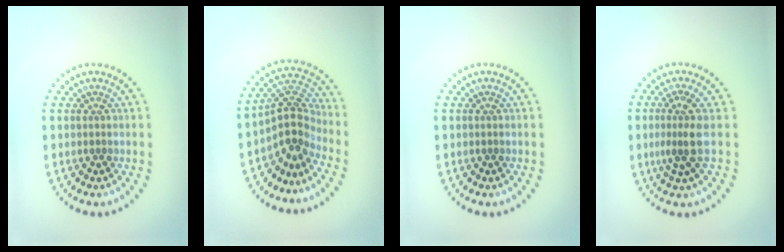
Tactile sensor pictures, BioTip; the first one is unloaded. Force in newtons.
{"total": 3.6, "press": 2.7, "slide": 2.5}
{"total": 0.0}
{"total": 2.7, "press": 2.0, "slide": 1.8}